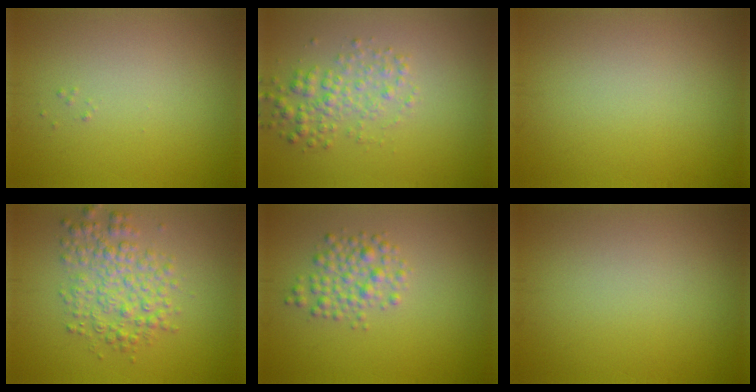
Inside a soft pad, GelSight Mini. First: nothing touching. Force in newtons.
{"total": 2.7, "press": 2.7, "slide": 0.0}
{"total": 0.0}
{"total": 4.2, "press": 4.2, "slide": 0.1}
{"total": 2.7, "press": 2.7, "slide": 0.1}
{"total": 0.0}